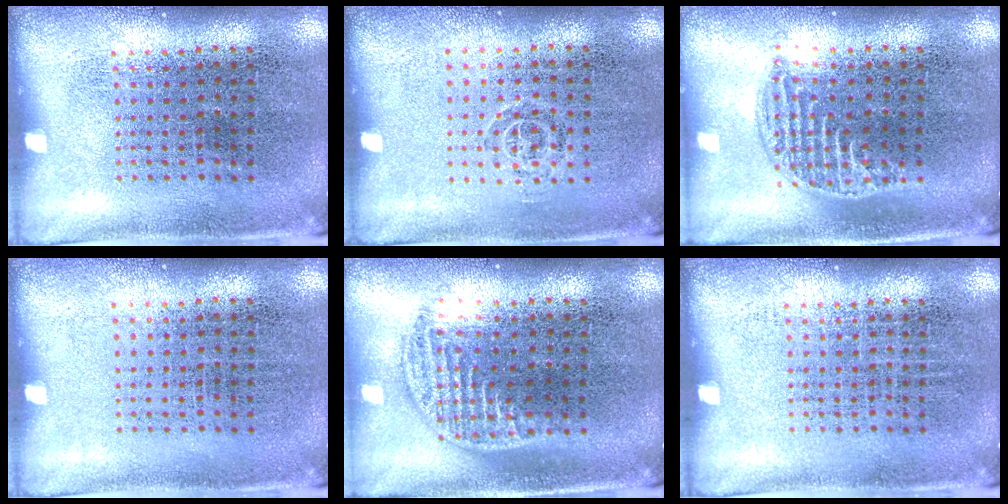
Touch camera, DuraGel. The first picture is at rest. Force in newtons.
{"total": 0.7, "press": 0.5, "slide": 0.6}
{"total": 1.2, "press": 1.1, "slide": 0.5}
{"total": 0.0}
{"total": 1.3, "press": 1.1, "slide": 0.5}
{"total": 0.0}